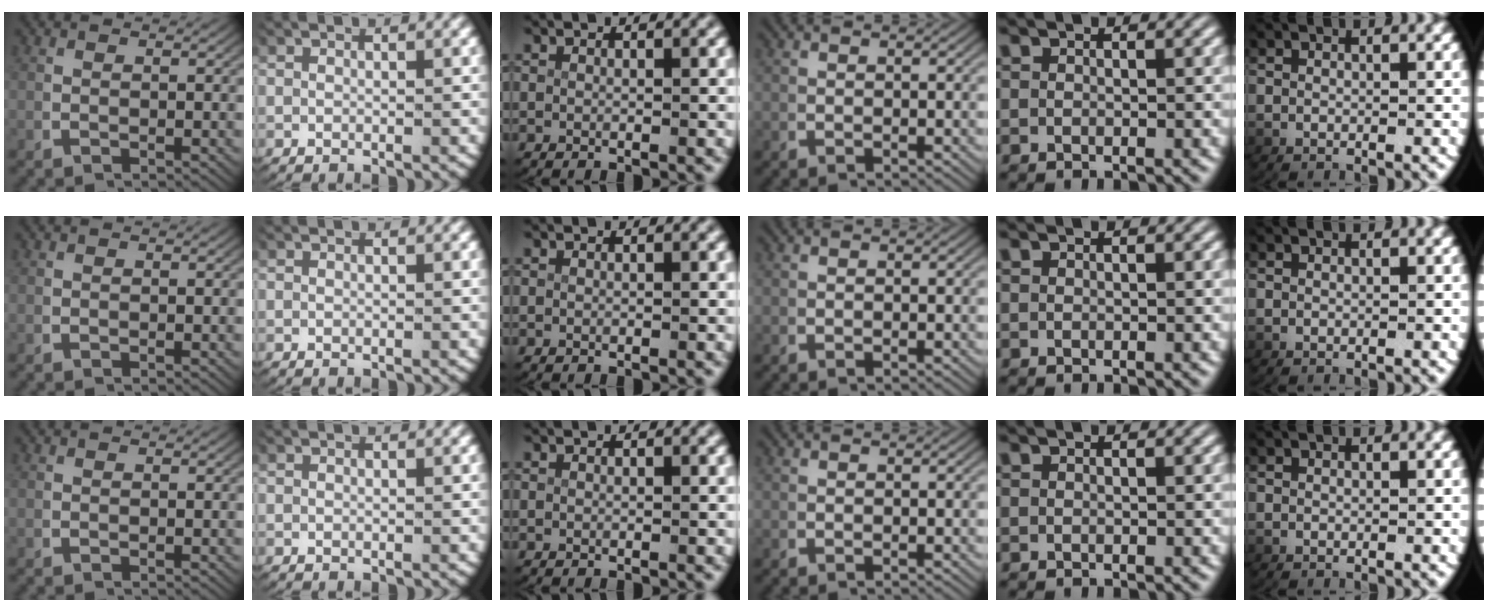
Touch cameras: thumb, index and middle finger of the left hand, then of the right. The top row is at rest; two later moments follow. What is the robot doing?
{"motion": "lift_and_place", "object": "paper"}